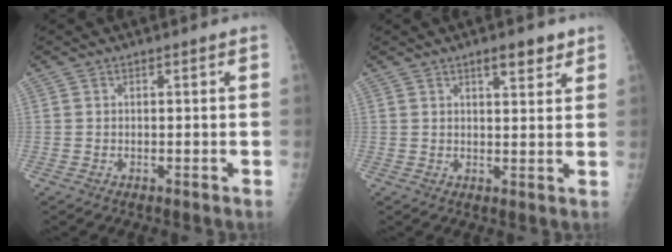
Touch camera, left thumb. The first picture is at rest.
{"total": 4.7, "force": [3.1, 1.6, 3.1], "torque": [-0.031, -0.016, 0.043]}